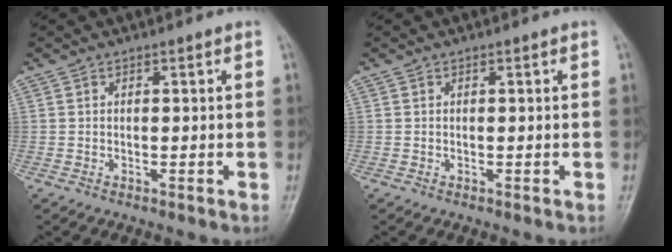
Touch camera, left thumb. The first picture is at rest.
{"total": 0.0}